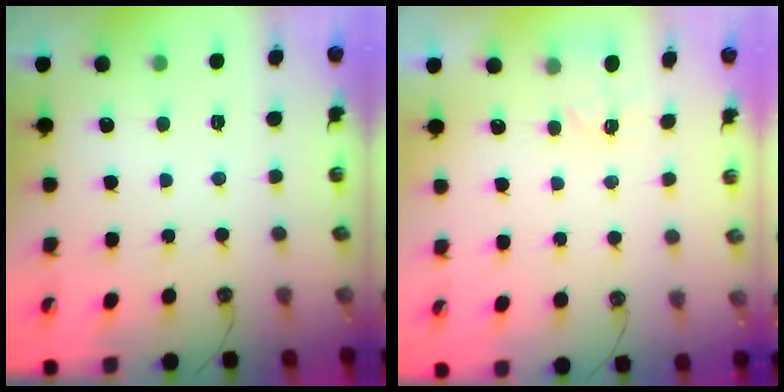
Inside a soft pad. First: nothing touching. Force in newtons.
{"total": 2.6, "press": 2.5, "slide": 0.4}